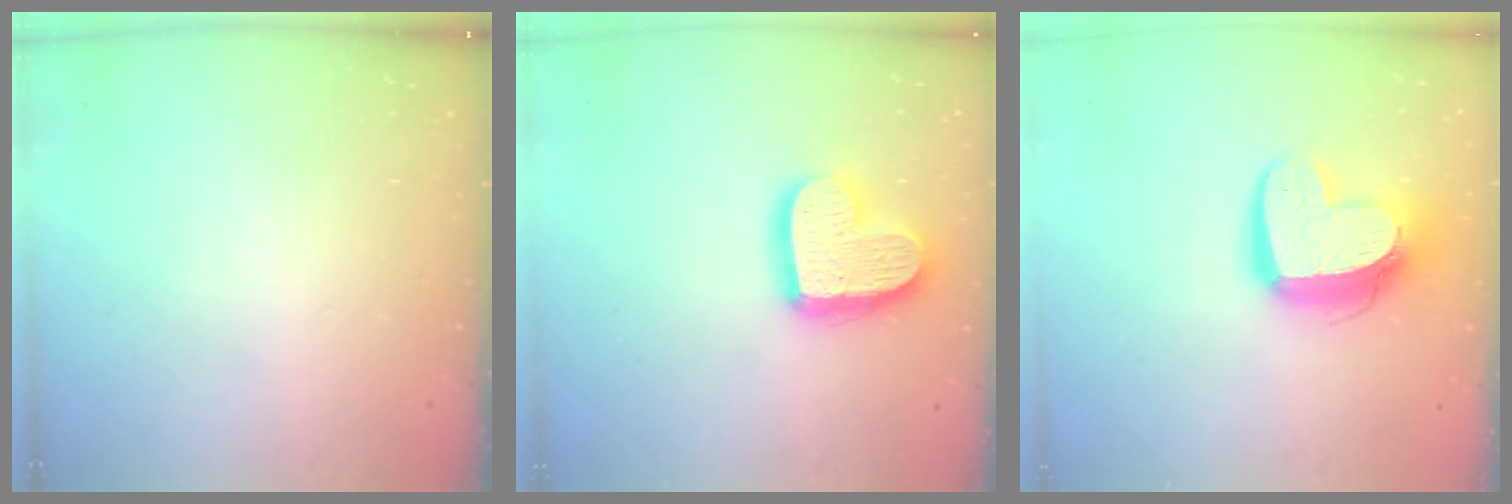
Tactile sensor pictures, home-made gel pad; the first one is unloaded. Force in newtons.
{"total": 17.2, "press": 17.1, "slide": 1.4}
{"total": 14.9, "press": 14.9, "slide": 1.1}